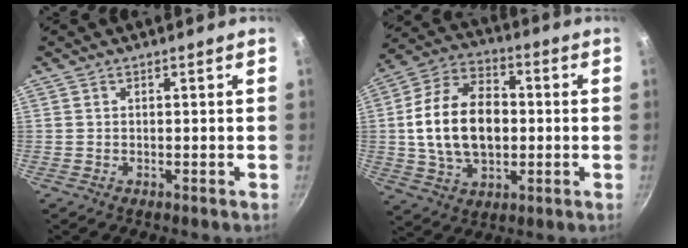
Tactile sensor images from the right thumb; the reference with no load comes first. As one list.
[{"total": 17.7, "force": [0.0, 11.7, 13.3], "torque": [-0.212, 0.023, -0.005]}]